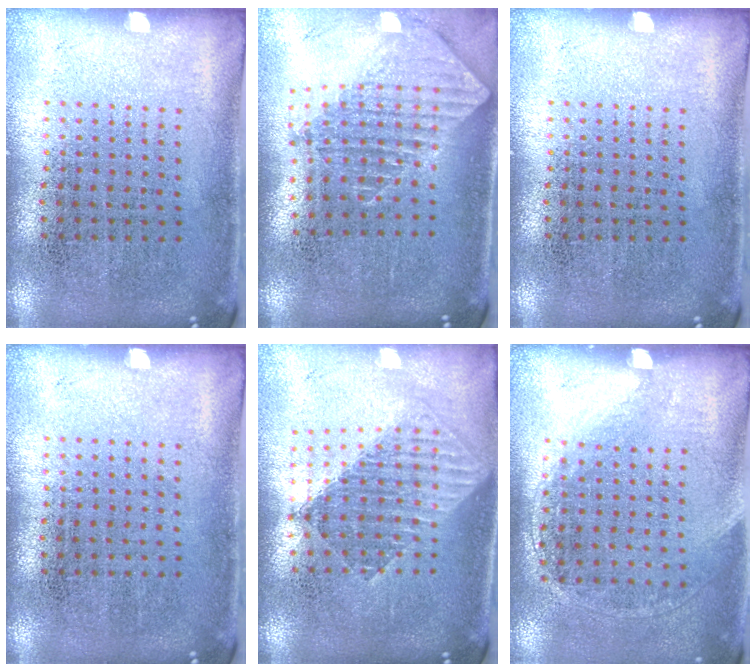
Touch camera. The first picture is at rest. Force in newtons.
{"total": 1.9, "press": 1.5, "slide": 1.2}
{"total": 0.0}
{"total": 0.0}
{"total": 1.6, "press": 1.4, "slide": 0.9}
{"total": 1.4, "press": 0.9, "slide": 1.0}